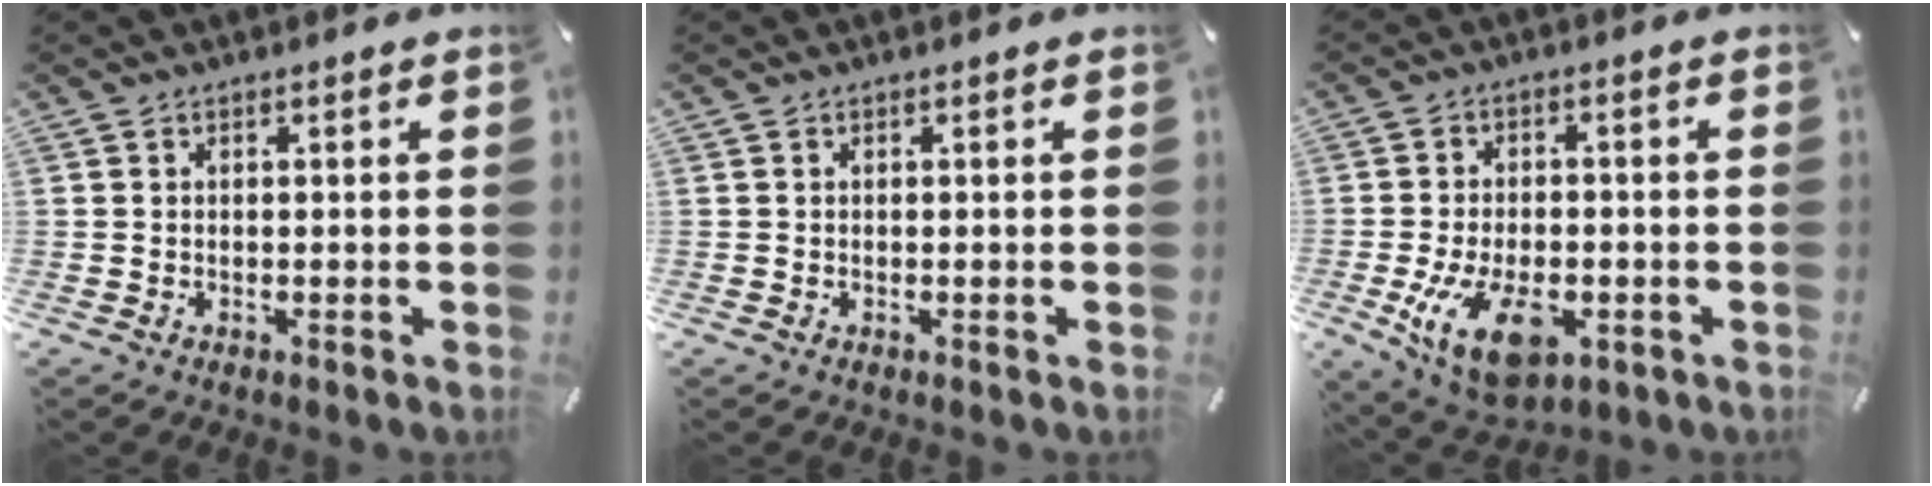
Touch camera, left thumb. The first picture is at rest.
{"total": 0.0}
{"total": 12.6, "force": [-4.2, 7.5, 9.3], "torque": [-0.174, 0.000, -0.072]}